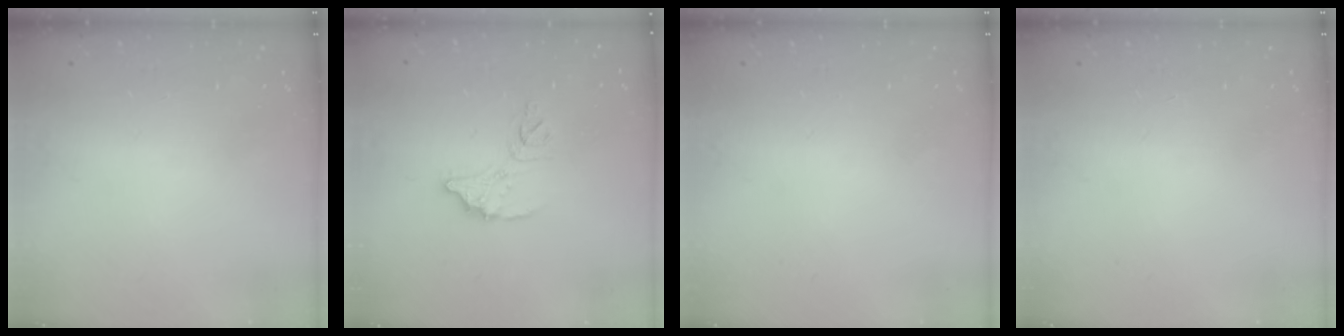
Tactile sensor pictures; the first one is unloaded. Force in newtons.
{"total": 9.1, "press": 9.1, "slide": 0.7}
{"total": 0.0}
{"total": 0.0}